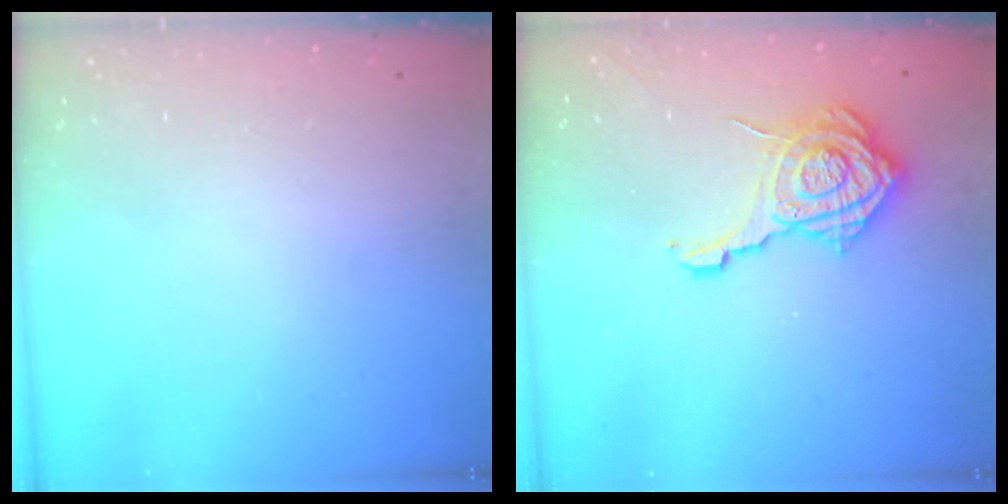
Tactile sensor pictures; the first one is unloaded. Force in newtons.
{"total": 14.9, "press": 14.9, "slide": 0.8}